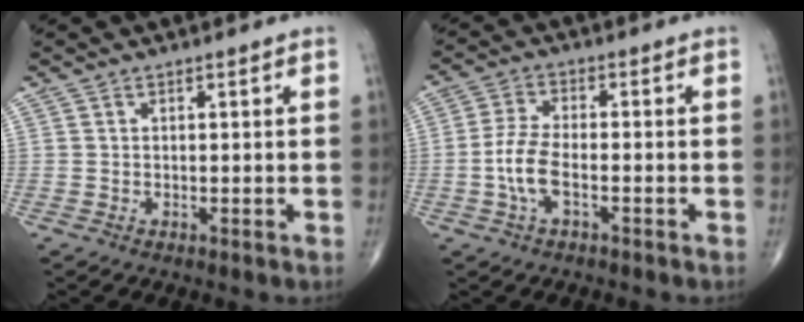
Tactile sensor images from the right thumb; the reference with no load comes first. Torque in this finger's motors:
{"motor_torque": [0.34, 0.01, 0.73, -0.03, 0.21]}